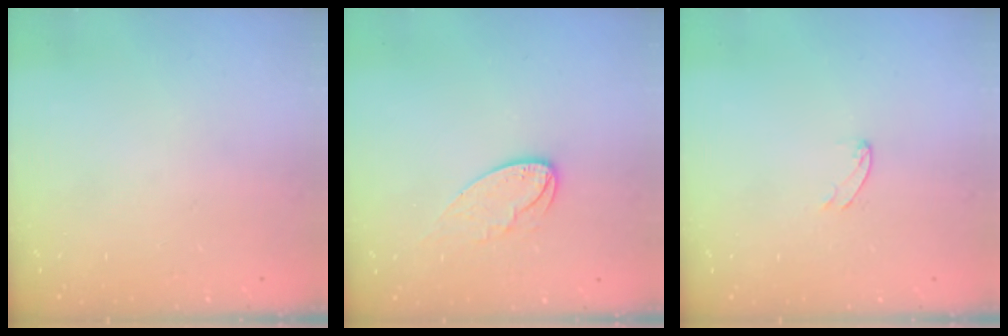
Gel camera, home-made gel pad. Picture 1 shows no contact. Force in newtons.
{"total": 8.7, "press": 8.7, "slide": 0.7}
{"total": 5.5, "press": 5.5, "slide": 0.3}